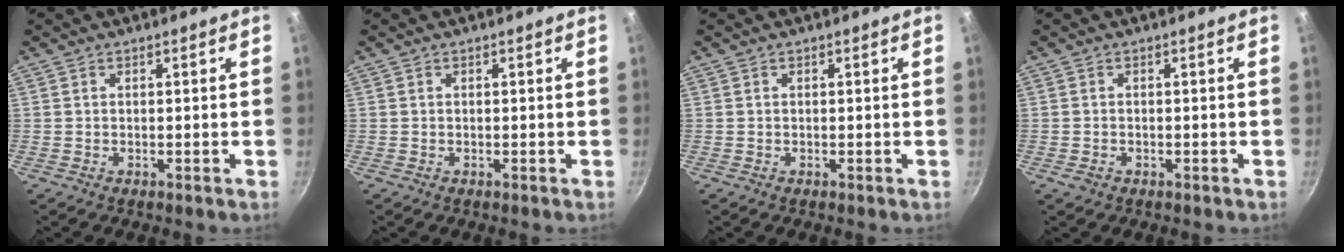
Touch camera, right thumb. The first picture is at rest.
{"total": 0.0}
{"total": 0.0}
{"total": 1.3, "force": [-0.6, 0.9, 0.7], "torque": [-0.014, 0.001, -0.009]}